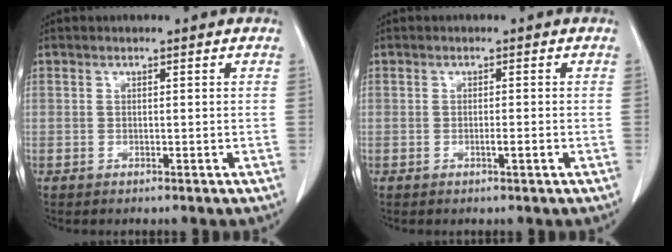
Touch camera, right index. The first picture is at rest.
{"total": 1.3, "force": [-0.4, 0.0, 1.2], "torque": [-0.021, -0.001, -0.006]}